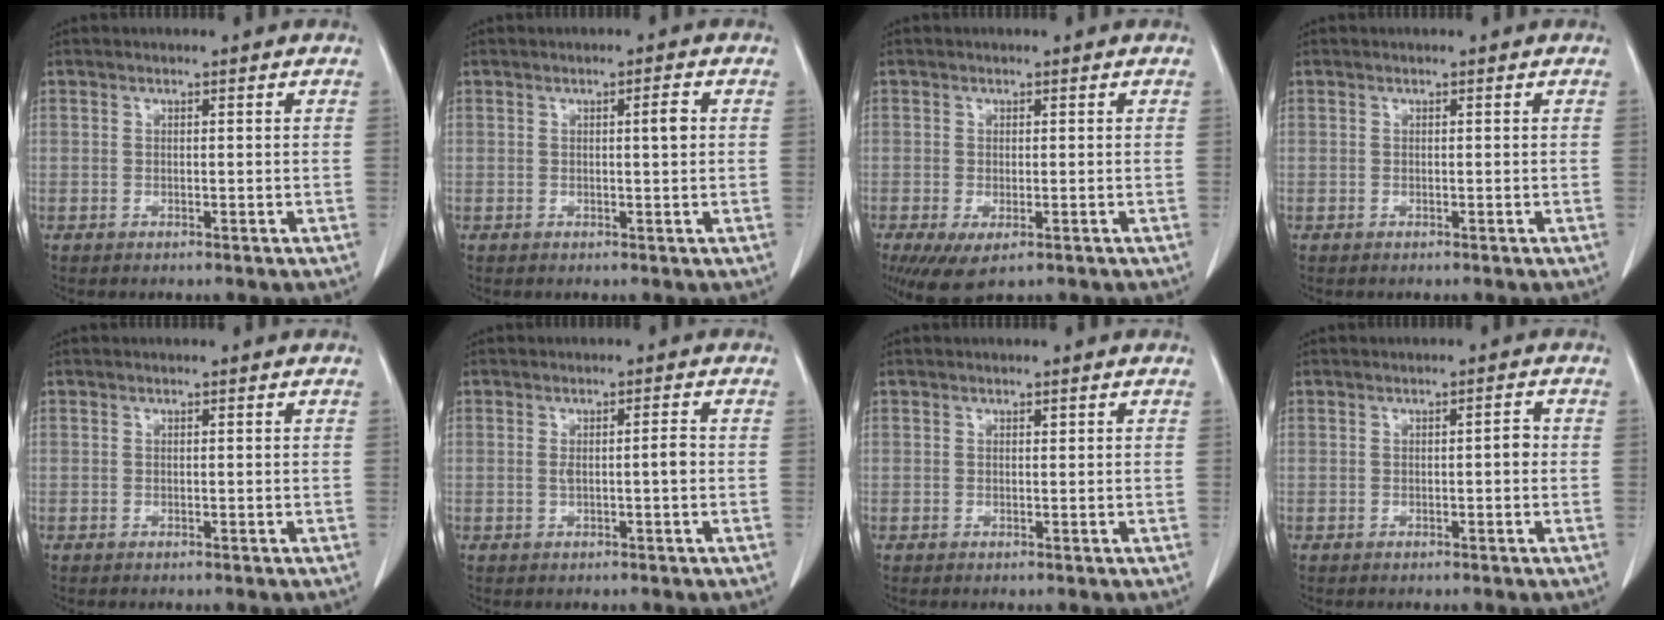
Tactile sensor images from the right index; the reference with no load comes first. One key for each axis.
{"total": 1.9, "fx": 0.3, "fy": 0.1, "fz": 1.9, "tx": -0.030, "ty": 0.002, "tz": 0.005}
{"total": 5.1, "fx": -2.7, "fy": 1.9, "fz": 3.9, "tx": -0.059, "ty": -0.016, "tz": -0.037}
{"total": 0.0}
{"total": 0.0}
{"total": 2.4, "fx": -0.2, "fy": 0.2, "fz": 2.4, "tx": -0.043, "ty": 0.003, "tz": -0.001}
{"total": 0.0}
{"total": 1.4, "fx": -0.1, "fy": 0.4, "fz": 1.3, "tx": -0.018, "ty": 0.003, "tz": -0.002}